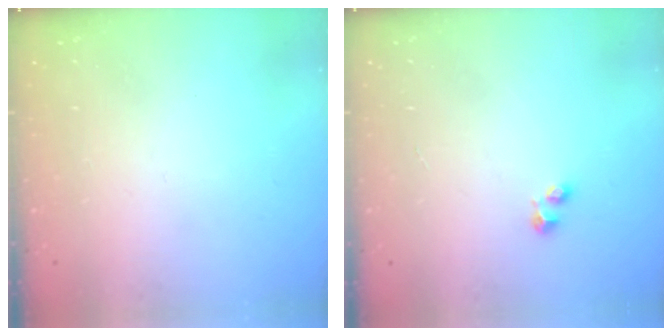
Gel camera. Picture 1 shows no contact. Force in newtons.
{"total": 2.4, "press": 2.4, "slide": 0.4}